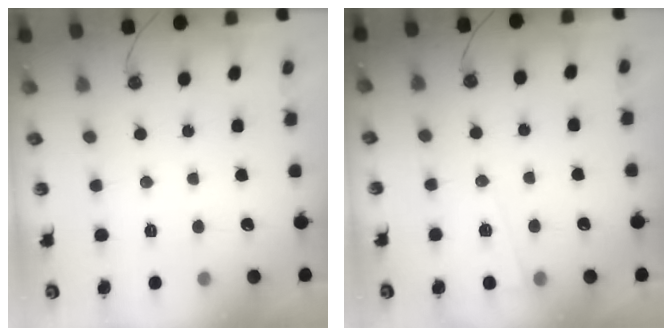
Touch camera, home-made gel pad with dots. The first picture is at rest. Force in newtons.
{"total": 5.2, "press": 5.2, "slide": 0.2}